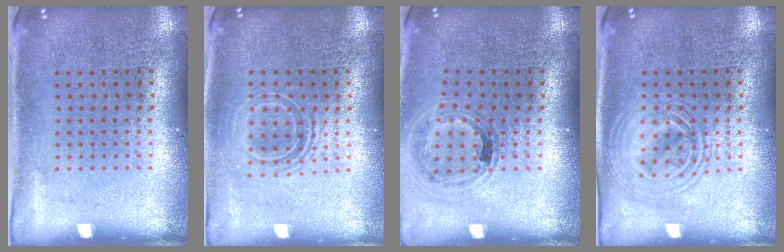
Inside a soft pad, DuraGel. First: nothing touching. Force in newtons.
{"total": 1.6, "press": 1.3, "slide": 0.9}
{"total": 1.0, "press": 1.0, "slide": 0.1}
{"total": 3.0, "press": 3.0, "slide": 0.4}